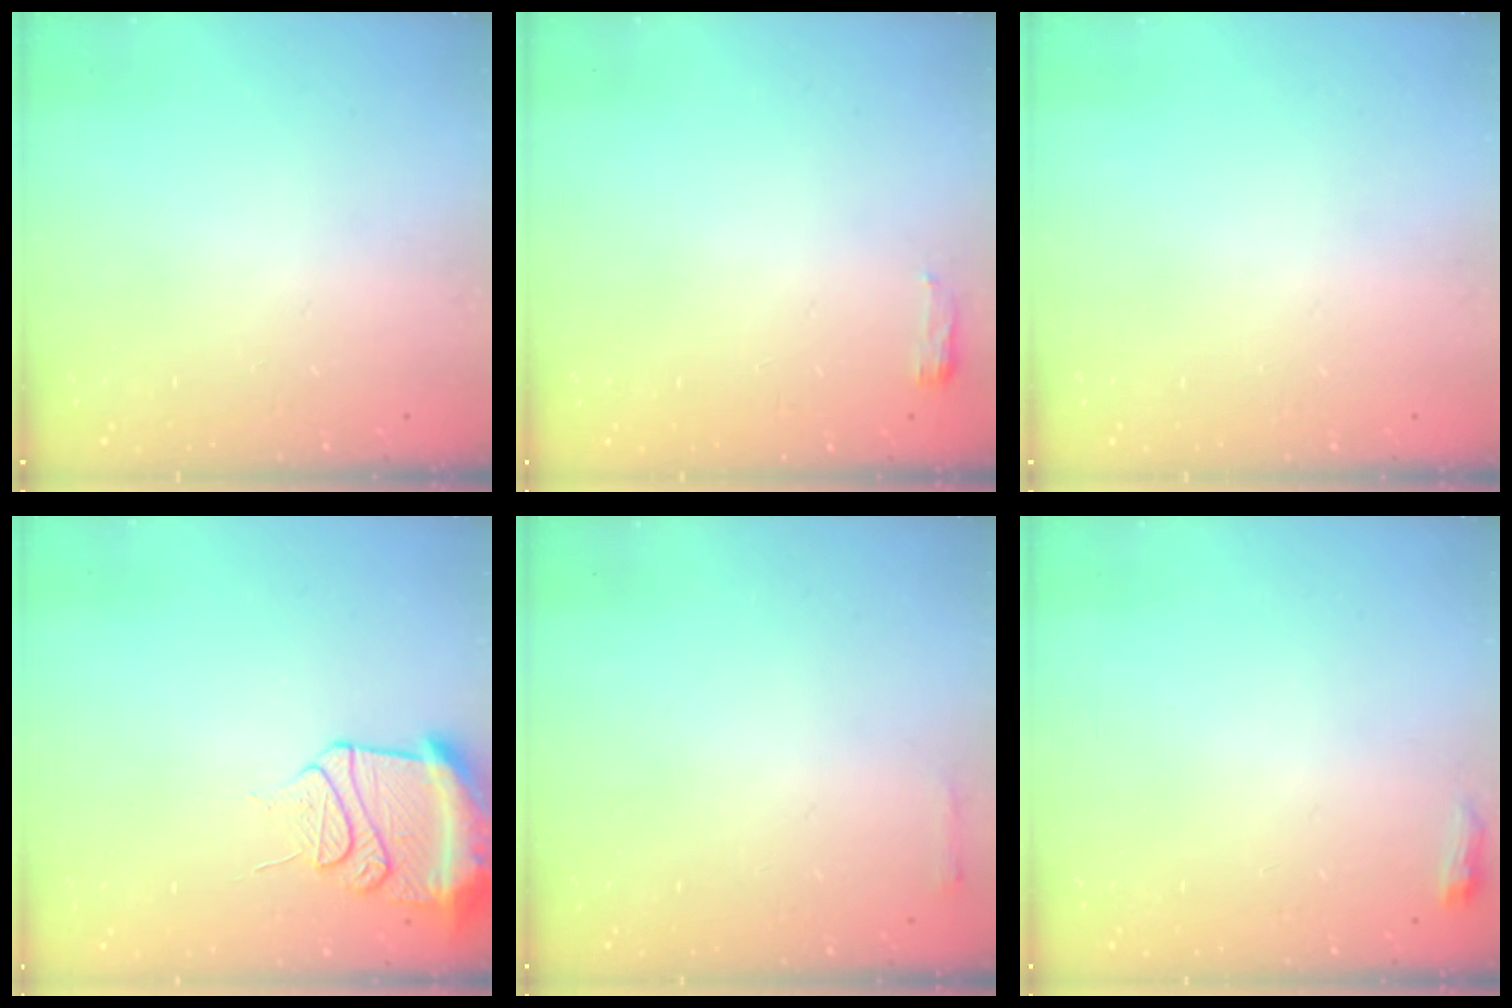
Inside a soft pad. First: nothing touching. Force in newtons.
{"total": 3.3, "press": 3.2, "slide": 1.0}
{"total": 0.0}
{"total": 12.9, "press": 12.8, "slide": 1.5}
{"total": 2.3, "press": 2.3, "slide": 0.5}
{"total": 4.7, "press": 4.6, "slide": 0.8}